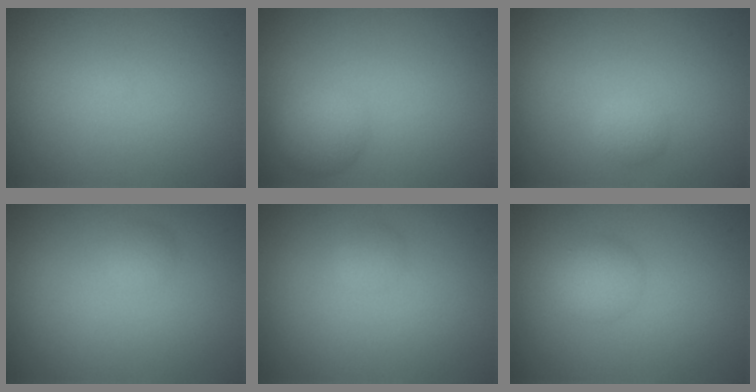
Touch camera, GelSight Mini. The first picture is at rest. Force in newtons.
{"total": 2.6, "press": 2.6, "slide": 0.1}
{"total": 1.1, "press": 1.1, "slide": 0.0}
{"total": 0.9, "press": 0.8, "slide": 0.0}
{"total": 0.8, "press": 0.8, "slide": 0.1}
{"total": 2.2, "press": 2.2, "slide": 0.1}